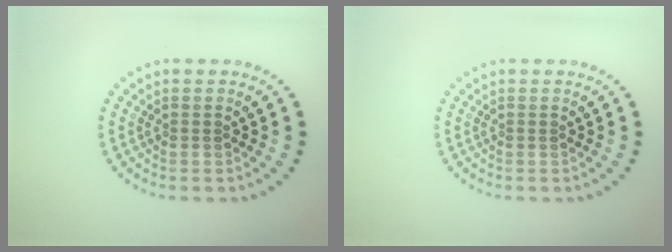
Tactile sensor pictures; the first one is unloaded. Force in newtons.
{"total": 0.0}